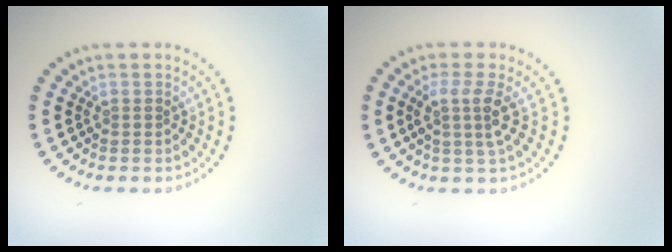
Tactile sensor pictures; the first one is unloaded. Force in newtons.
{"total": 2.6, "press": 2.0, "slide": 1.7}